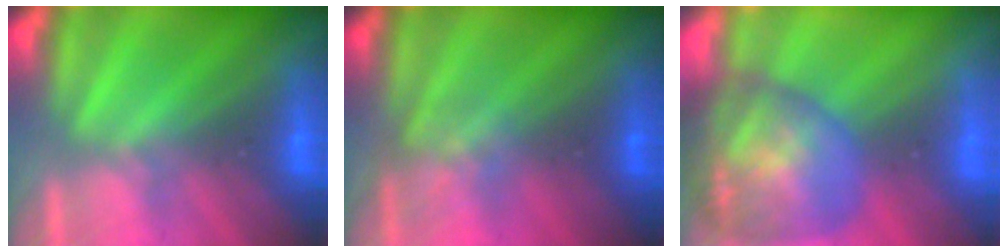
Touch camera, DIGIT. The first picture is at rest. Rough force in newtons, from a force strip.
{"total": 2.7}
{"total": 9.5}